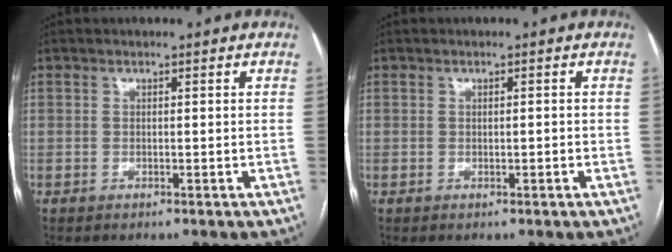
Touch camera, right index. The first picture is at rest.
{"total": 0.6, "force": [-0.1, 0.1, 0.6], "torque": [-0.010, 0.000, 0.001]}